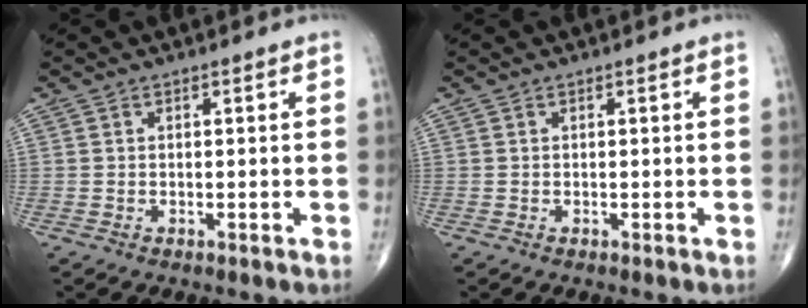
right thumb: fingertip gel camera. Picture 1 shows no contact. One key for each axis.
{"total": 0.0}